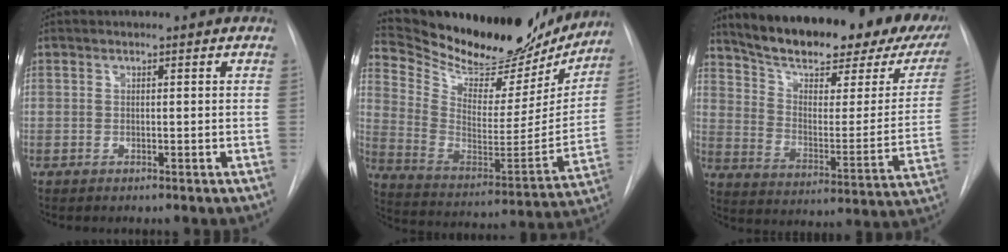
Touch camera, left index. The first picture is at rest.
{"total": 27.4, "force": [24.4, 7.6, 10.0], "torque": [-0.168, -0.044, 0.352]}
{"total": 28.1, "force": [21.6, 8.4, 15.9], "torque": [-0.241, -0.010, 0.285]}